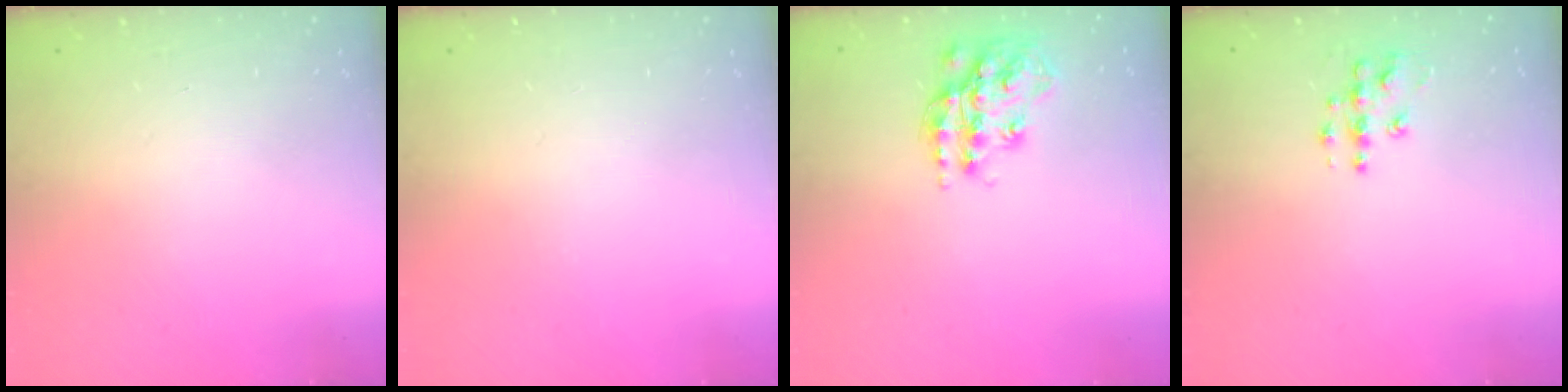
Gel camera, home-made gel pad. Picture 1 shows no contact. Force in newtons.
{"total": 0.0}
{"total": 16.1, "press": 16.1, "slide": 1.2}
{"total": 8.3, "press": 8.2, "slide": 0.5}